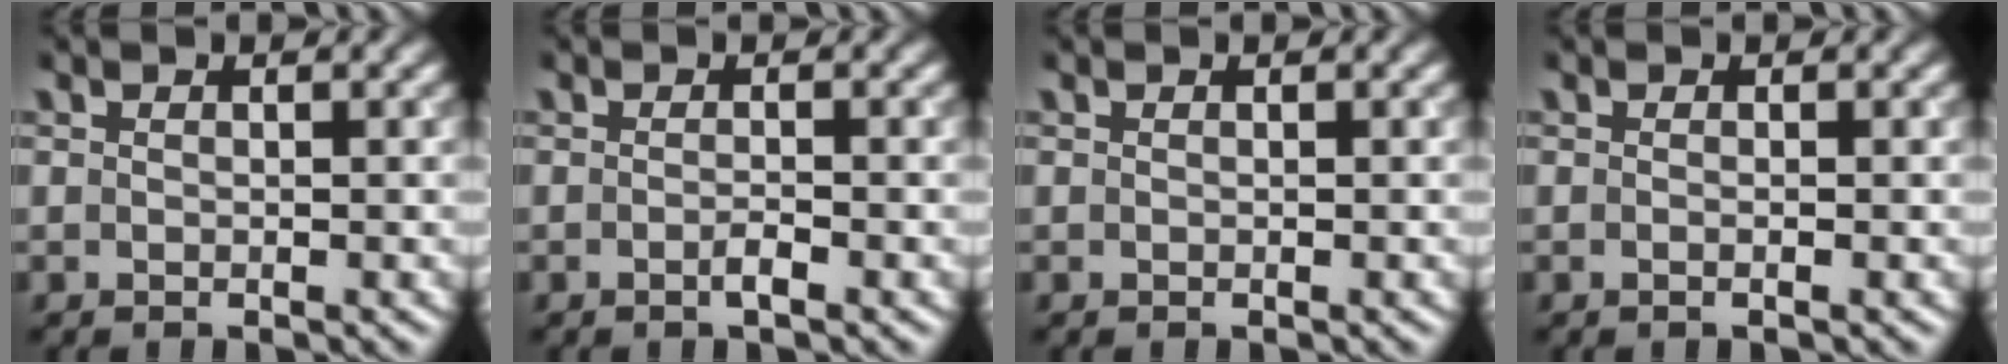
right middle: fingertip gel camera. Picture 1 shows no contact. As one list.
[{"total": 1.0, "force": [-0.5, 0.1, 0.9], "torque": [-0.017, 0.001, -0.010]}, {"total": 0.0}, {"total": 0.8, "force": [-0.2, 0.2, 0.8], "torque": [-0.011, -0.007, -0.007]}]